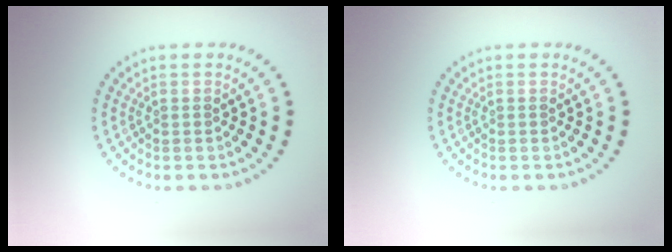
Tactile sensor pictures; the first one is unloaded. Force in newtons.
{"total": 0.0}